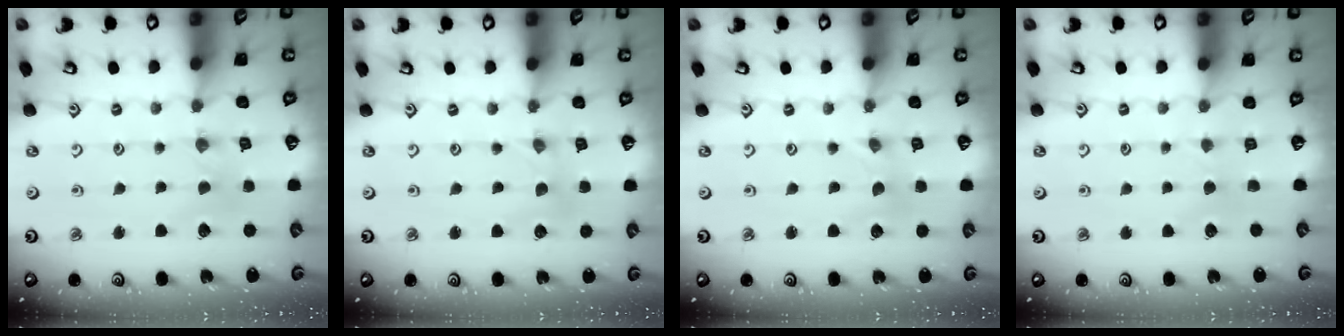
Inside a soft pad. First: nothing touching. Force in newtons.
{"total": 0.6, "press": 0.6, "slide": 0.1}
{"total": 0.0}
{"total": 2.0, "press": 2.0, "slide": 0.4}